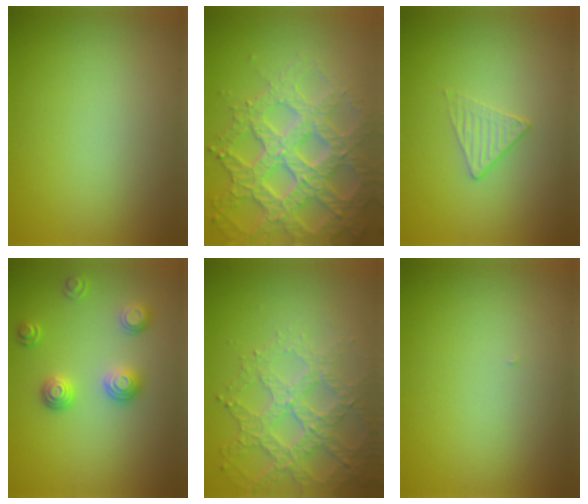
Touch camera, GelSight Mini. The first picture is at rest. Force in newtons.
{"total": 6.9, "press": 6.7, "slide": 1.7}
{"total": 1.3, "press": 0.9, "slide": 0.9}
{"total": 2.9, "press": 2.5, "slide": 1.5}
{"total": 4.7, "press": 4.1, "slide": 2.2}
{"total": 0.0}